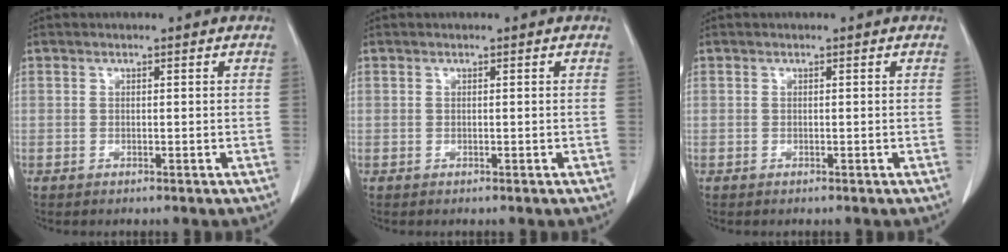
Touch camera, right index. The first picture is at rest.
{"total": 0.0}
{"total": 0.0}